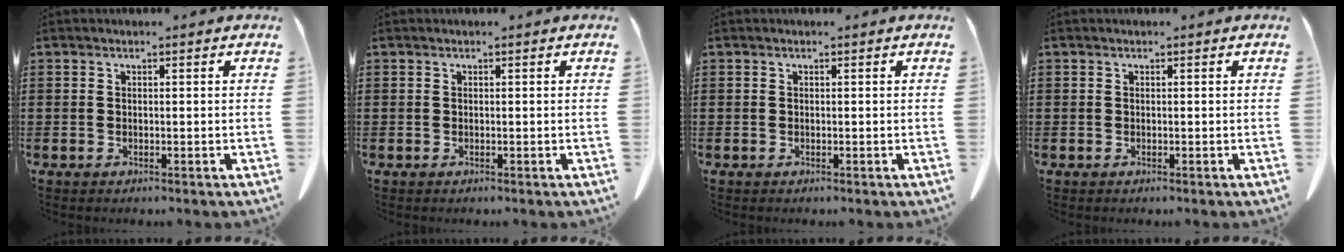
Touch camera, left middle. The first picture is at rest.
{"total": 0.0}
{"total": 0.0}
{"total": 0.0}